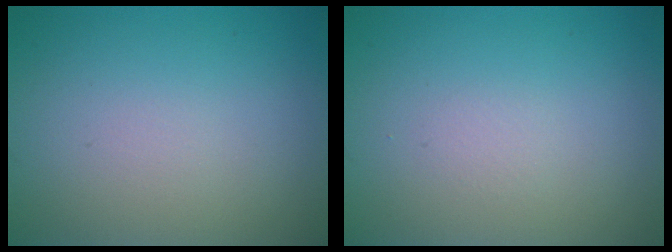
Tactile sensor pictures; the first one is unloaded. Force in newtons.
{"total": 0.5, "press": 0.5, "slide": 0.1}